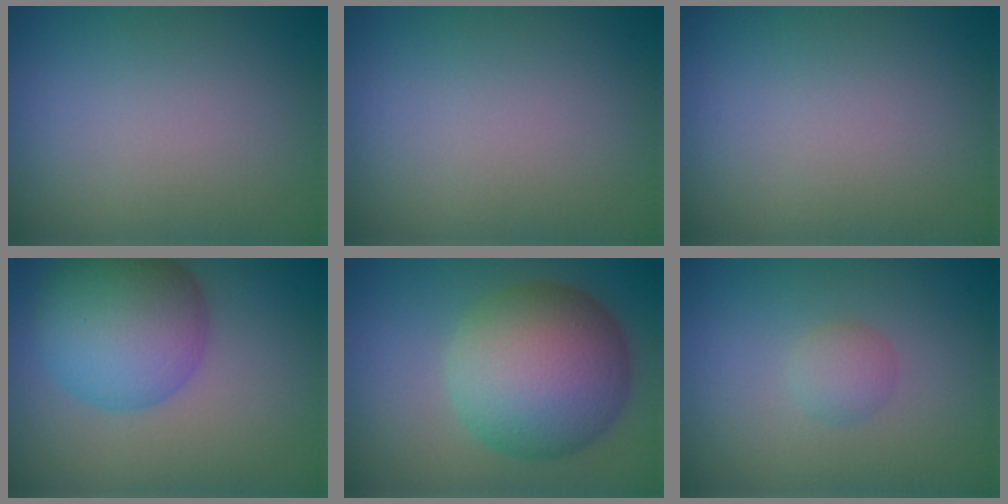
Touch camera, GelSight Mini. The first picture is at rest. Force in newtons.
{"total": 0.0}
{"total": 0.0}
{"total": 8.1, "press": 8.1, "slide": 0.2}
{"total": 10.3, "press": 10.2, "slide": 0.4}
{"total": 1.4, "press": 1.4, "slide": 0.1}